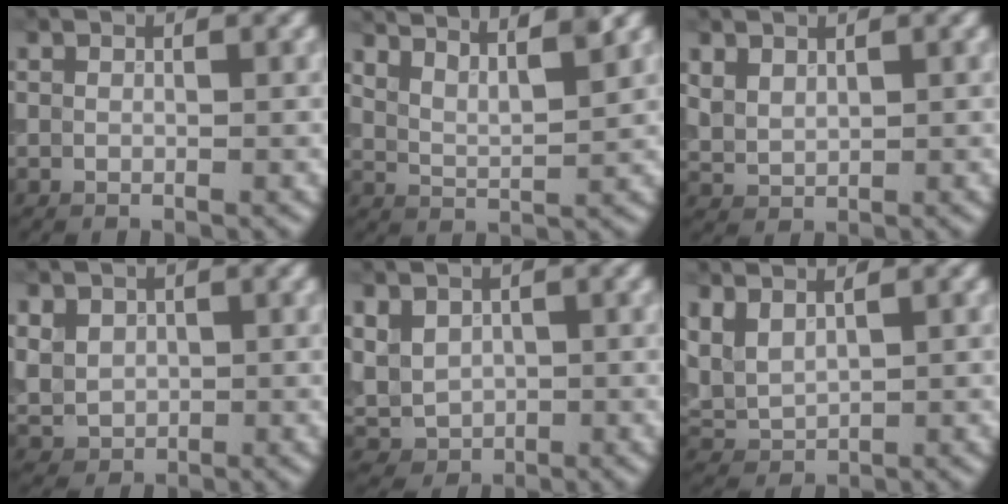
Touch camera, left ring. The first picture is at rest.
{"total": 6.9, "force": [5.5, 1.9, 3.6], "torque": [-0.051, 0.031, 0.062]}
{"total": 1.9, "force": [1.1, 1.2, 1.0], "torque": [-0.028, -0.003, 0.027]}
{"total": 3.0, "force": [0.8, 2.5, 1.4], "torque": [-0.045, 0.001, 0.023]}
{"total": 3.5, "force": [0.5, 2.9, 1.9], "torque": [-0.043, -0.002, 0.017]}
{"total": 2.9, "force": [1.7, 1.5, 1.9], "torque": [-0.053, 0.006, 0.036]}